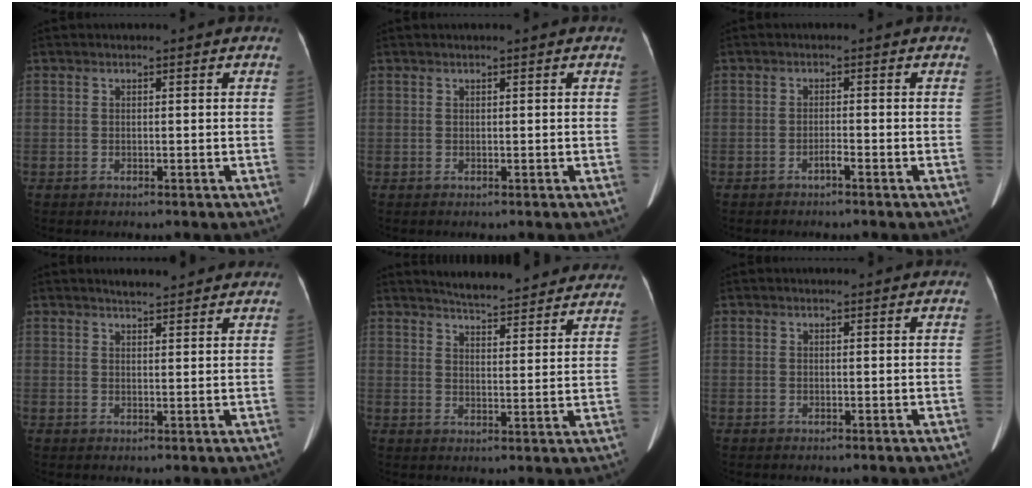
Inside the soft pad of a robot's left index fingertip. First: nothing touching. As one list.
[{"total": 0.0}, {"total": 1.1, "force": [-0.9, -0.1, 0.6], "torque": [-0.013, 0.001, -0.018]}, {"total": 5.2, "force": [4.8, 1.0, 1.9], "torque": [-0.028, 0.018, 0.058]}, {"total": 19.0, "force": [17.8, 3.0, 5.9], "torque": [-0.071, -0.021, 0.214]}, {"total": 1.2, "force": [1.1, 0.2, 0.2], "torque": [-0.011, 0.009, 0.014]}]